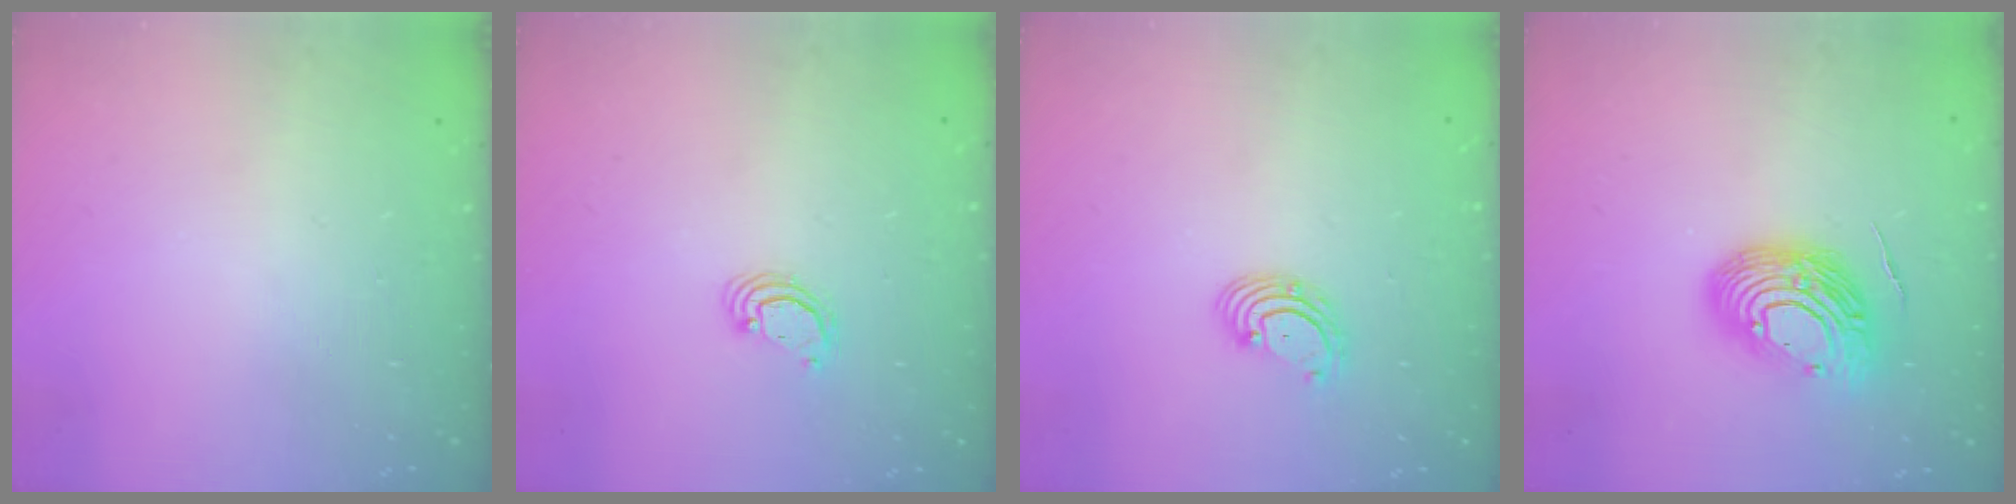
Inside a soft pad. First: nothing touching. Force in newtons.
{"total": 2.4, "press": 2.4, "slide": 0.3}
{"total": 2.9, "press": 2.9, "slide": 0.1}
{"total": 15.1, "press": 15.0, "slide": 2.0}